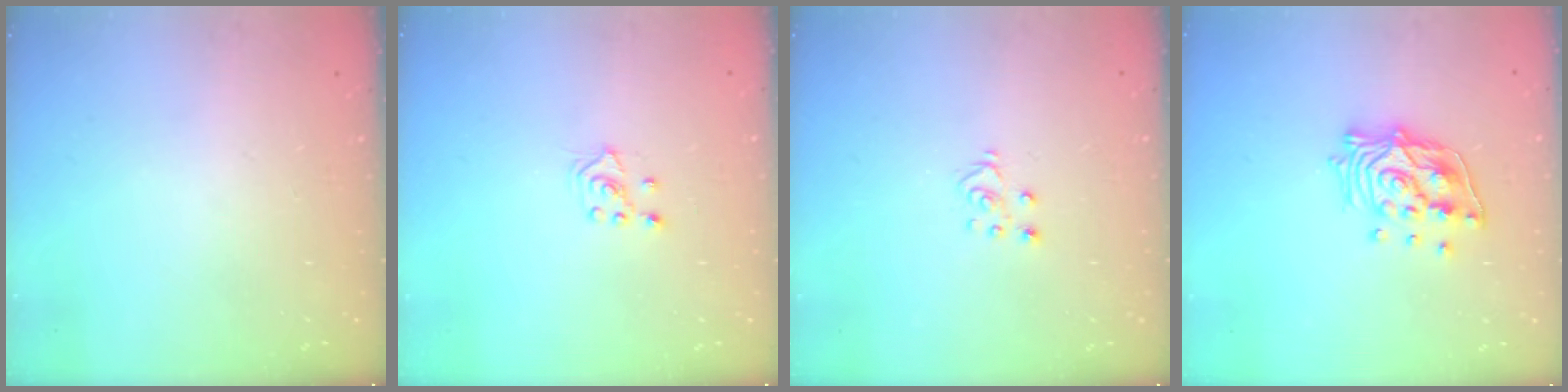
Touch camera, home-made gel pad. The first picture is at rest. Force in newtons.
{"total": 3.0, "press": 2.9, "slide": 0.7}
{"total": 3.9, "press": 3.9, "slide": 0.1}
{"total": 13.8, "press": 13.7, "slide": 1.6}